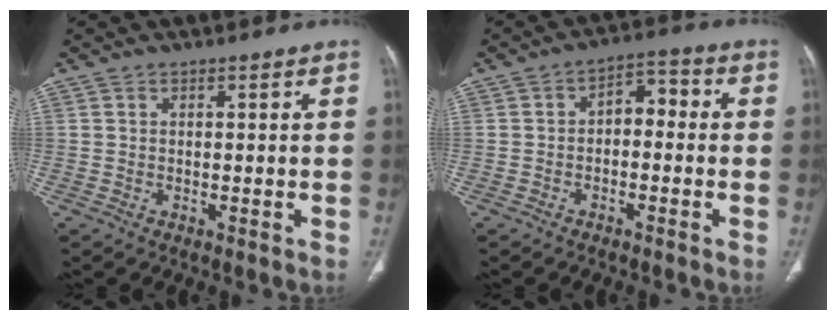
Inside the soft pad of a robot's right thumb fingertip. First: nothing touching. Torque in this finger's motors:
{"motor_torque": [0.51, 0.70, 0.53, -0.54, 0.00]}